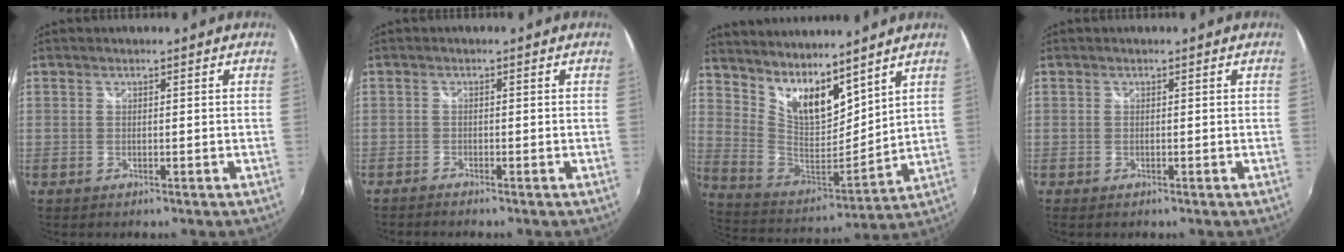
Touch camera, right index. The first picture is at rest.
{"total": 1.3, "force": [-1.2, -0.1, 0.3], "torque": [-0.014, -0.007, -0.026]}
{"total": 14.1, "force": [11.0, 4.7, 7.5], "torque": [-0.135, -0.010, 0.212]}
{"total": 0.6, "force": [-0.4, 0.3, 0.3], "torque": [-0.007, -0.004, -0.008]}